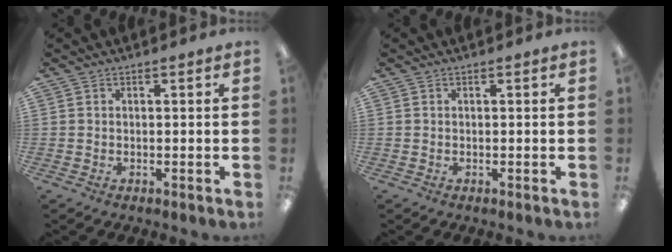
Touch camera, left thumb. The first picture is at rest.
{"total": 0.0}